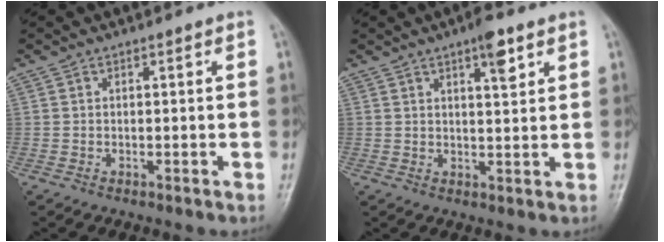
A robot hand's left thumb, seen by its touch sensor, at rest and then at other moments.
{"total": 4.9, "force": [2.8, 1.3, 3.8], "torque": [-0.050, -0.012, 0.041]}